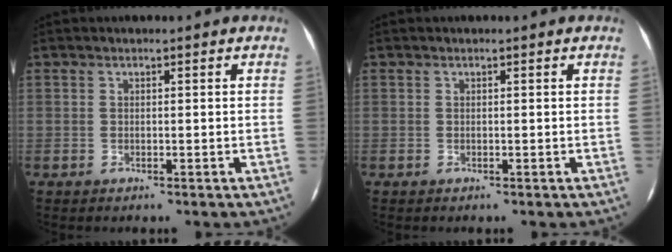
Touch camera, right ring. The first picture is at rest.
{"total": 0.0}